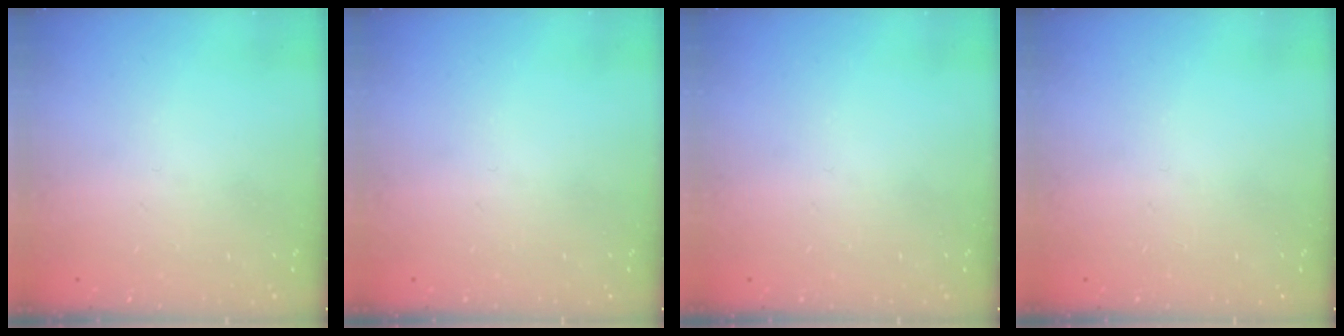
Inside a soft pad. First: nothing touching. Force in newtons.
{"total": 0.0}
{"total": 0.0}
{"total": 0.0}